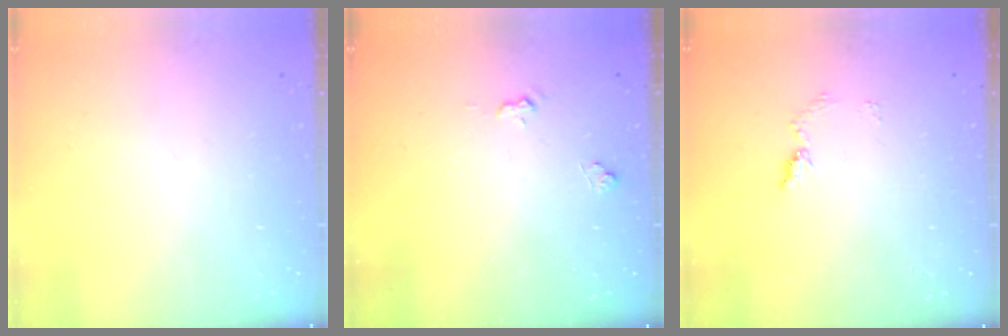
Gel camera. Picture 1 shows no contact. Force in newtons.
{"total": 4.7, "press": 4.7, "slide": 0.5}
{"total": 6.4, "press": 6.4, "slide": 0.7}